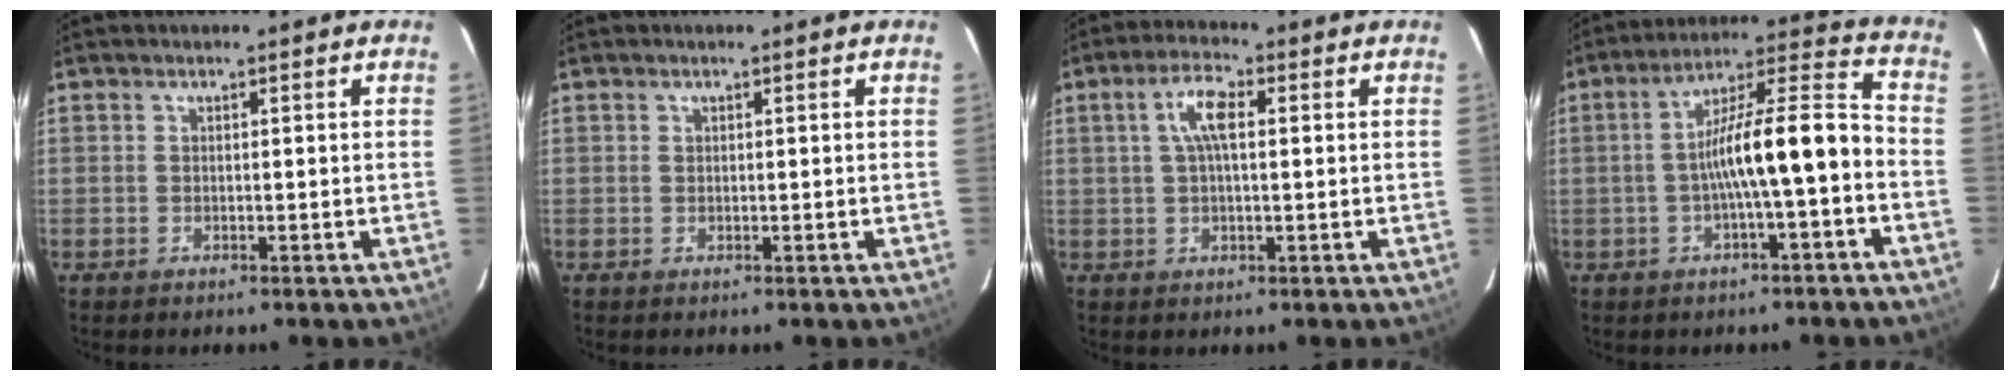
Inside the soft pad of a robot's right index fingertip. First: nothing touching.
{"total": 0.0}
{"total": 5.6, "force": [1.3, 1.9, 5.1], "torque": [-0.097, 0.013, 0.025]}
{"total": 12.6, "force": [-3.4, 1.4, 12.1], "torque": [-0.195, 0.028, -0.049]}